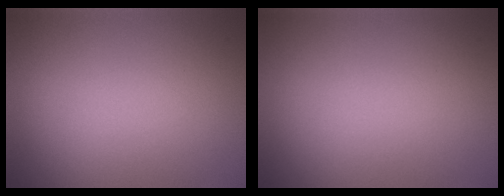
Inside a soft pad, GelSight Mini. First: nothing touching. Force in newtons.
{"total": 0.0}